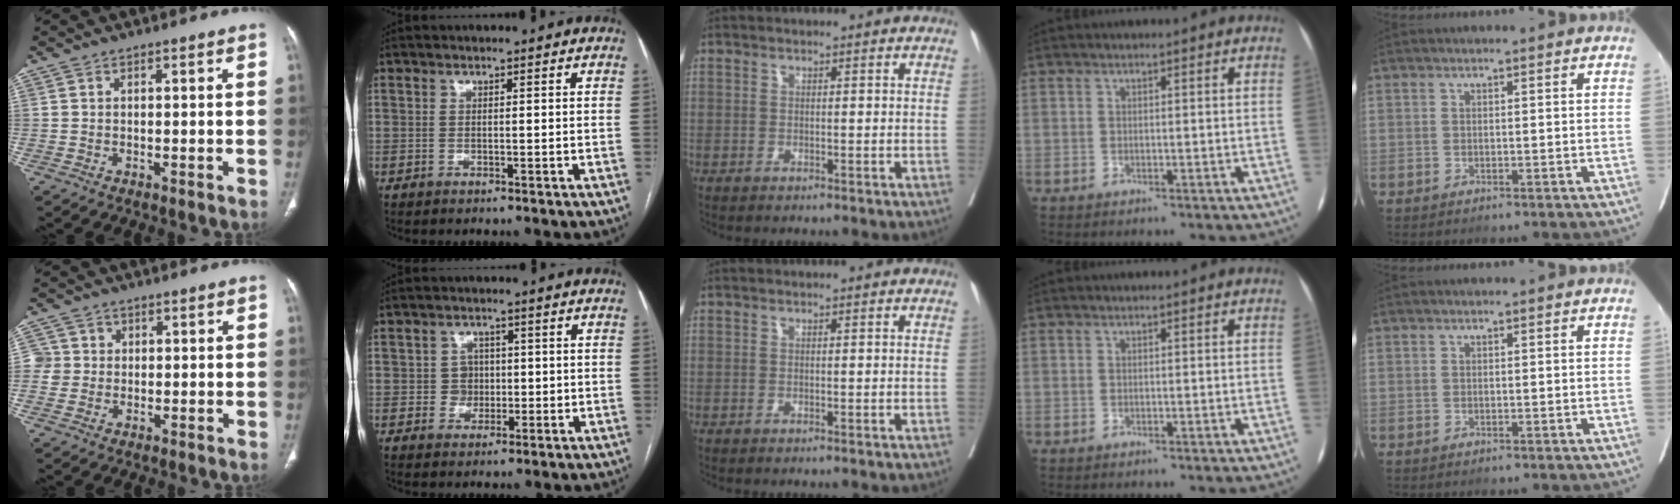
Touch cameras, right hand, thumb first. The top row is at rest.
{"thumb": {"total": 3.6, "force": [0.3, 3.5, 0.2], "torque": [0.025, 0.008, 0.004]}, "index": {"total": 3.1, "force": [0.0, 3.1, 0.5], "torque": [0.001, 0.011, 0.004]}}